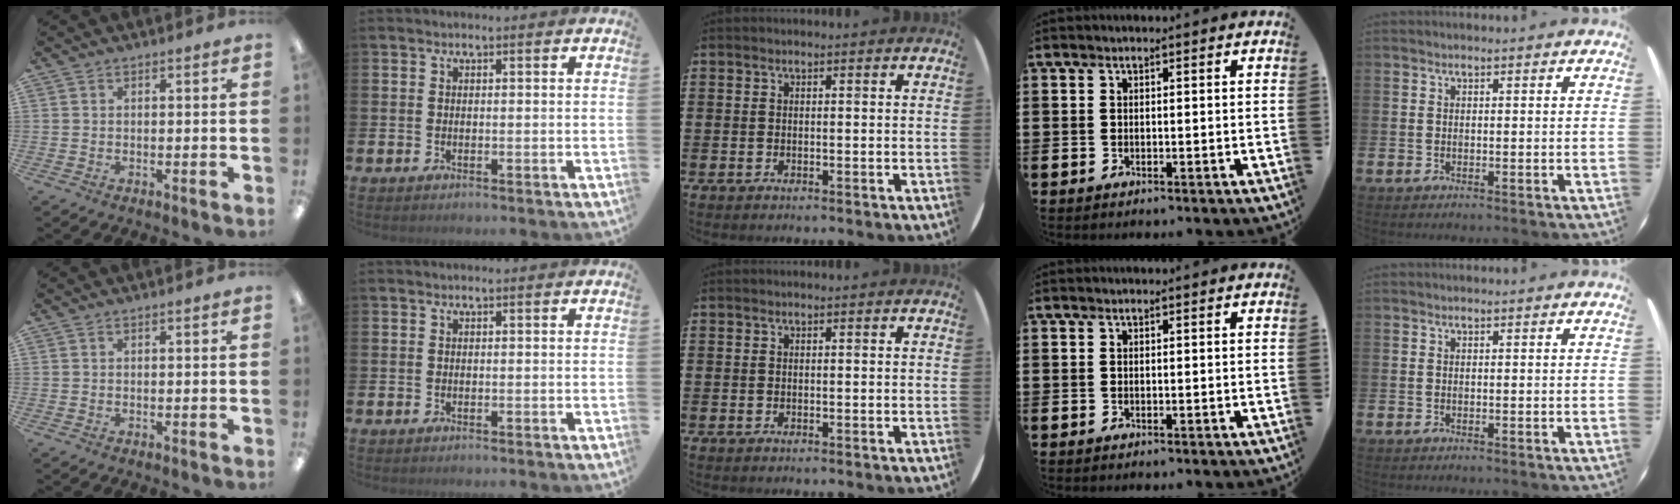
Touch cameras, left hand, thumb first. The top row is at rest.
{}